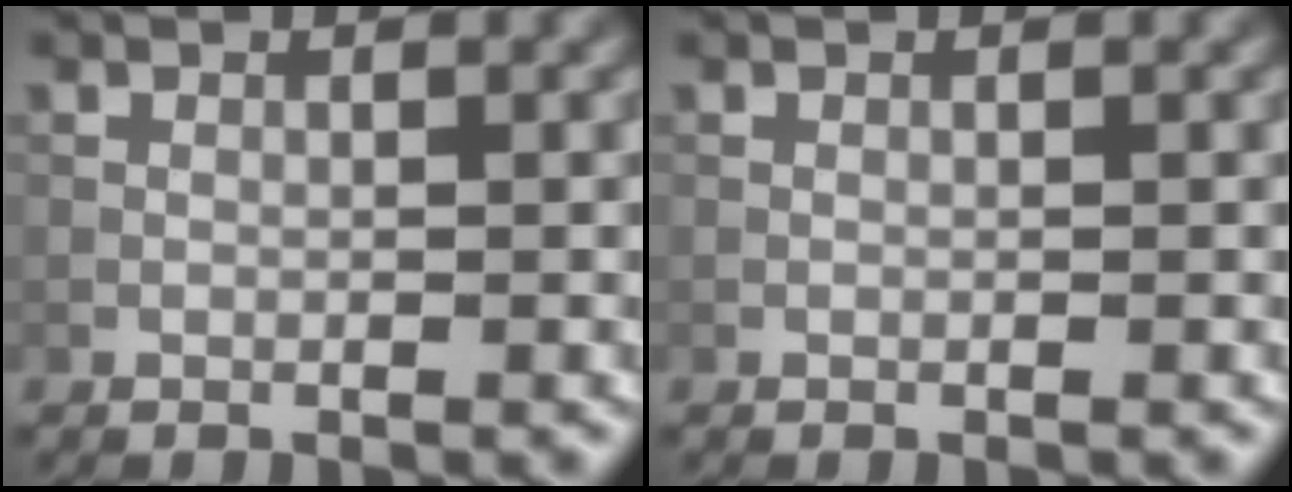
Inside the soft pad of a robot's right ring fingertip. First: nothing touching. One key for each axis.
{"total": 0.0}